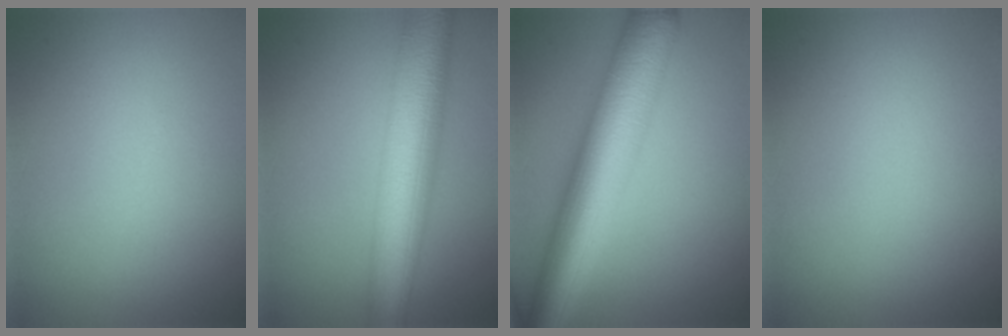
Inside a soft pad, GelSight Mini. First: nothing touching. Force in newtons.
{"total": 9.9, "press": 9.9, "slide": 0.4}
{"total": 10.5, "press": 10.5, "slide": 0.3}
{"total": 0.0}